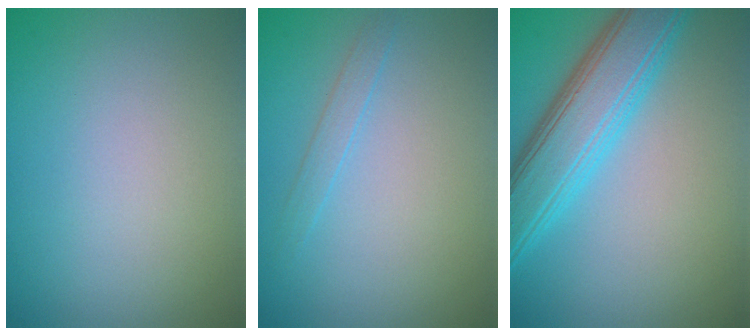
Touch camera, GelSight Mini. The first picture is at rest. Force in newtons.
{"total": 1.1, "press": 1.1, "slide": 0.1}
{"total": 6.9, "press": 6.9, "slide": 0.1}